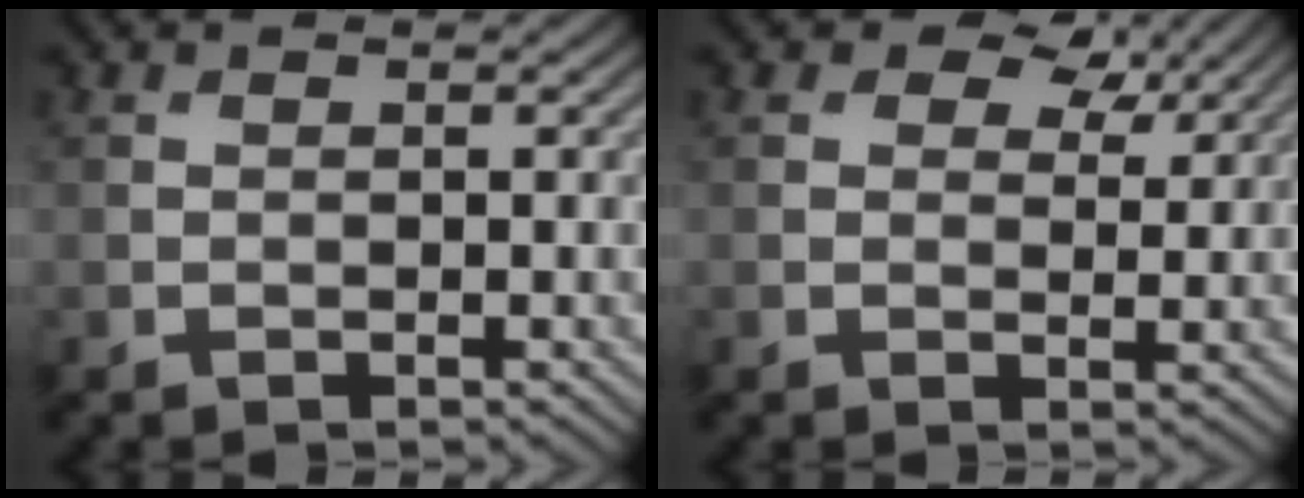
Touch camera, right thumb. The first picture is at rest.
{"total": 5.5, "force": [3.3, 3.1, 3.0], "torque": [-0.042, -0.003, 0.046]}